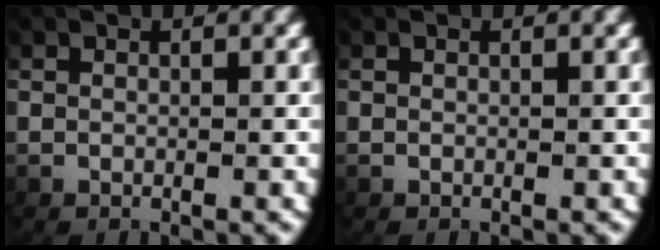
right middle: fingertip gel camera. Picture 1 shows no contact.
{"total": 0.0}